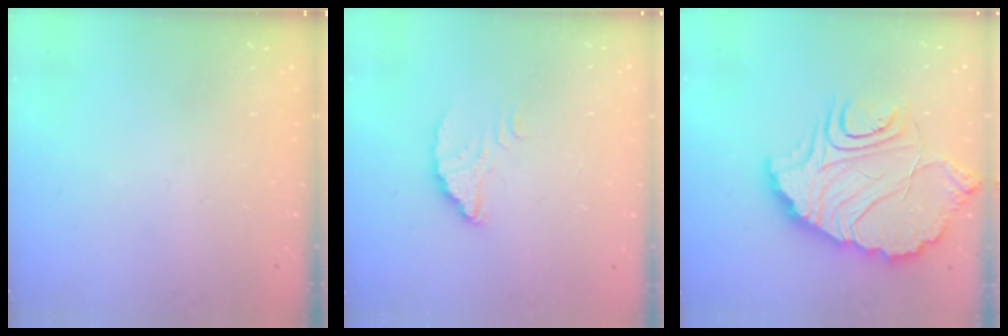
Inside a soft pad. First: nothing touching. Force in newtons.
{"total": 3.2, "press": 3.2, "slide": 0.2}
{"total": 18.6, "press": 18.5, "slide": 1.6}